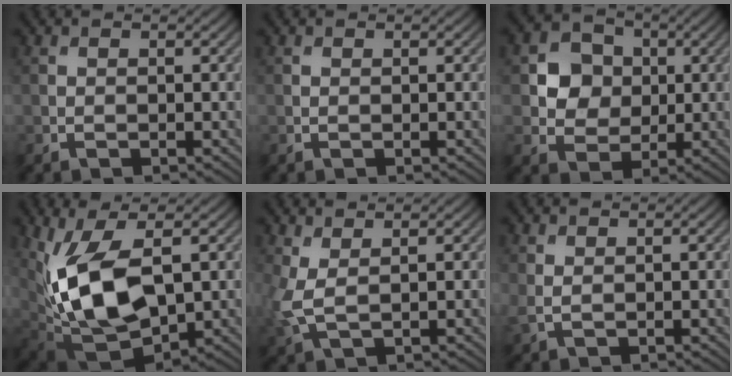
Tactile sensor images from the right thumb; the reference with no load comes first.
{"total": 0.0}
{"total": 5.9, "force": [1.0, 5.2, 2.6], "torque": [-0.056, 0.006, 0.001]}
{"total": 12.8, "force": [1.8, 6.6, 10.7], "torque": [-0.228, -0.011, 0.036]}
{"total": 4.3, "force": [1.1, 2.2, 3.6], "torque": [-0.111, -0.001, 0.023]}
{"total": 1.6, "force": [0.8, 0.8, 1.2], "torque": [-0.037, -0.002, 0.019]}